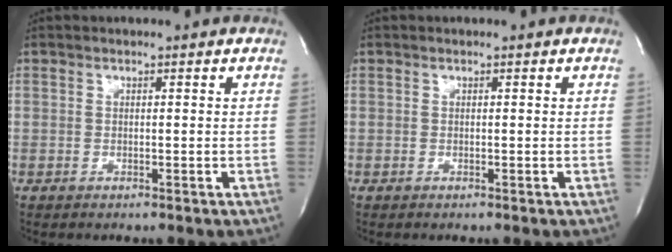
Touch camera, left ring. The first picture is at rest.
{"total": 0.0}